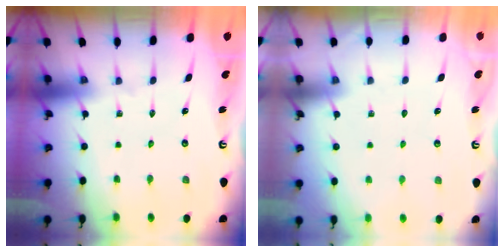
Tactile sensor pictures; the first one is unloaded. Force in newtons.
{"total": 1.0, "press": 1.0, "slide": 0.0}